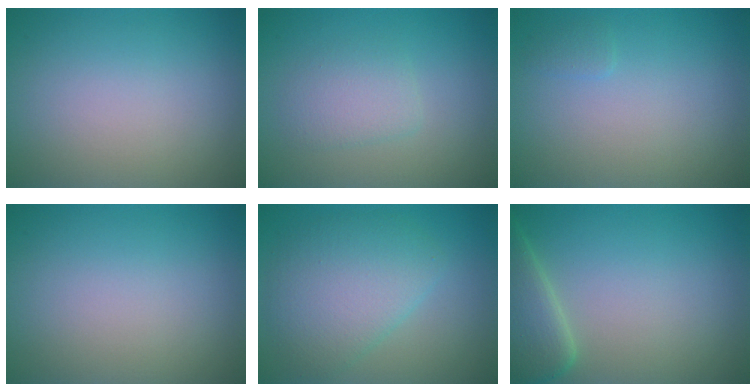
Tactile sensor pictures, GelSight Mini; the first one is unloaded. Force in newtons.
{"total": 2.1, "press": 2.1, "slide": 0.1}
{"total": 0.6, "press": 0.6, "slide": 0.0}
{"total": 0.0}
{"total": 5.5, "press": 5.5, "slide": 0.2}
{"total": 4.2, "press": 4.2, "slide": 0.3}